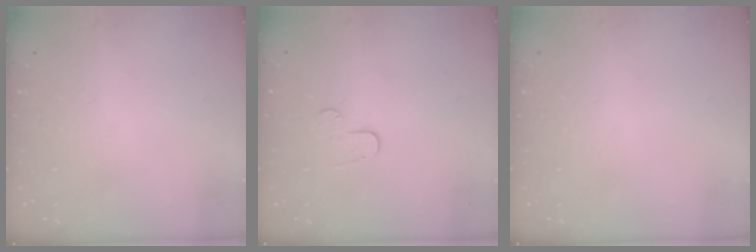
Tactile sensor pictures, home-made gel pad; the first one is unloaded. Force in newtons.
{"total": 4.5, "press": 4.5, "slide": 0.4}
{"total": 0.0}